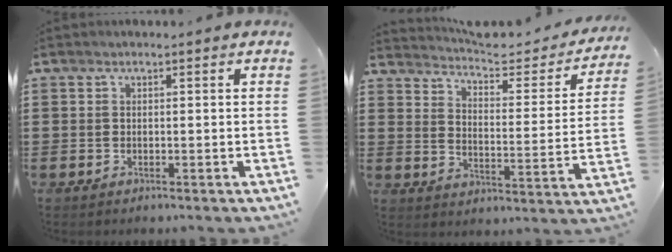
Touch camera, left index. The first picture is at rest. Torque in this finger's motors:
{"motor_torque": [0.56, 0.50, 0.04, -0.08]}